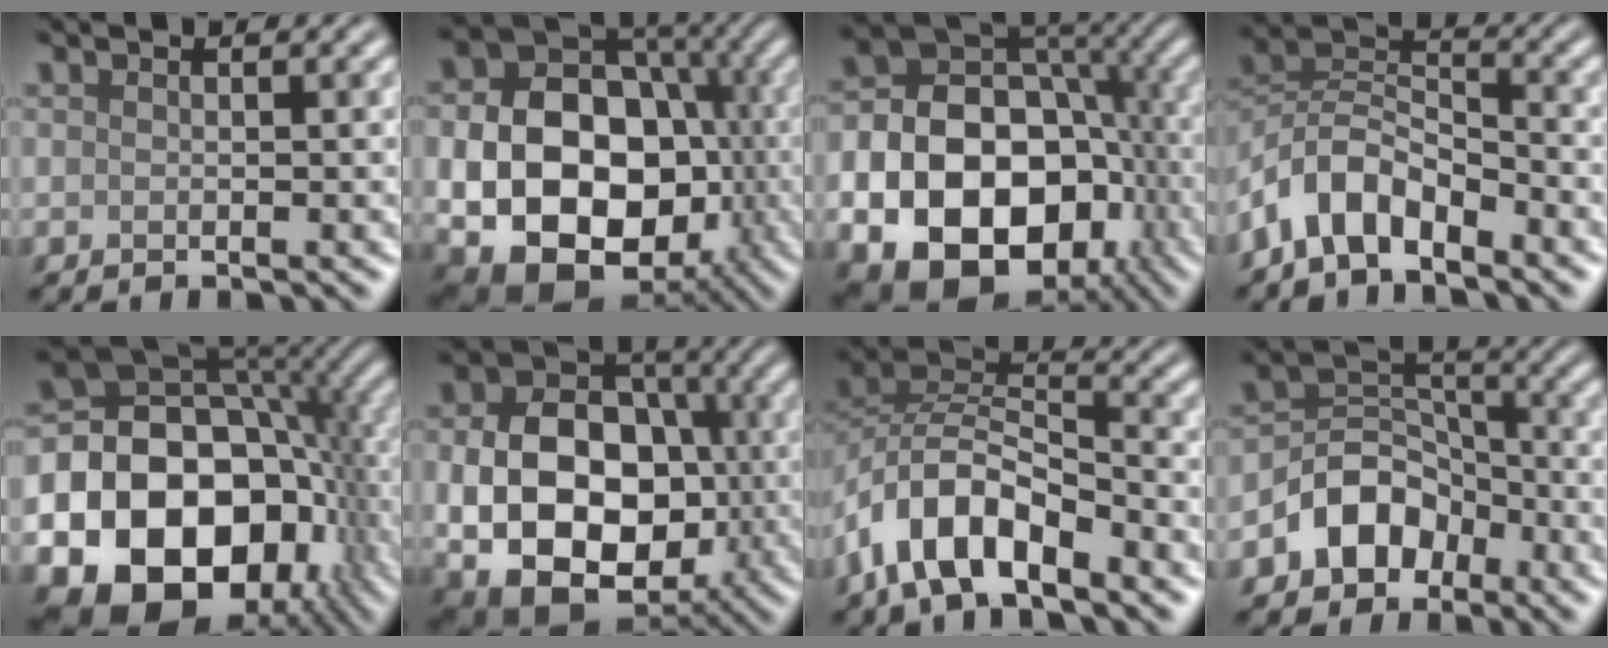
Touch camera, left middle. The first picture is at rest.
{"total": 15.5, "force": [-2.8, 11.6, 10.0], "torque": [-0.153, -0.033, -0.032]}
{"total": 20.4, "force": [-6.5, 15.8, 11.1], "torque": [-0.183, -0.032, -0.110]}
{"total": 6.0, "force": [-4.0, 3.0, 3.4], "torque": [-0.062, 0.006, -0.089]}
{"total": 23.2, "force": [-6.7, 18.2, 12.8], "torque": [-0.218, -0.039, -0.124]}
{"total": 13.7, "force": [-2.5, 9.9, 9.1], "torque": [-0.150, -0.022, -0.042]}
{"total": 7.5, "force": [-4.4, 3.4, 5.1], "torque": [-0.087, 0.007, -0.093]}
{"total": 5.5, "force": [-3.0, 4.0, 2.3], "torque": [-0.025, 0.006, -0.061]}